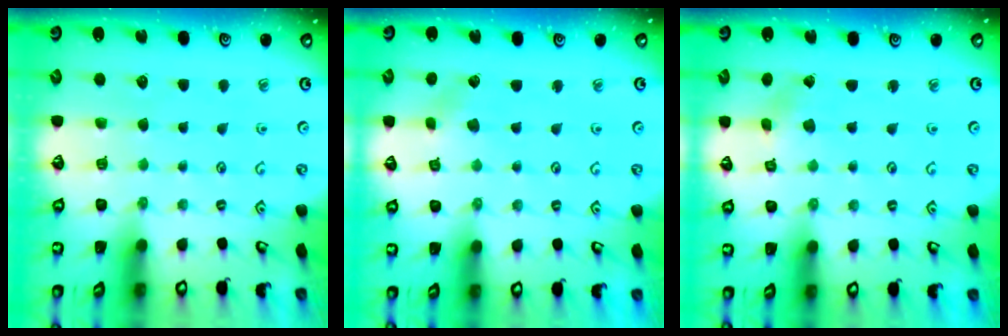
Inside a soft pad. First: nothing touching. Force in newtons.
{"total": 2.7, "press": 2.7, "slide": 0.4}
{"total": 0.9, "press": 0.9, "slide": 0.1}